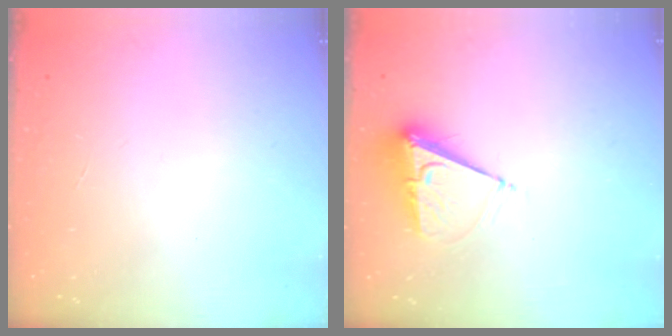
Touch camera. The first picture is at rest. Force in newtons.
{"total": 8.7, "press": 8.6, "slide": 0.7}